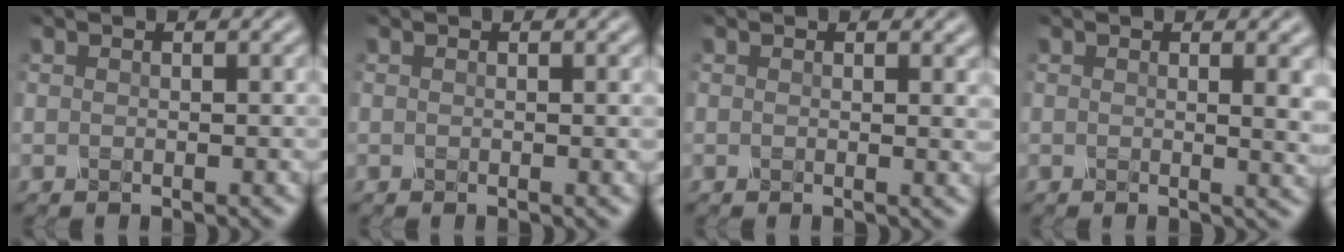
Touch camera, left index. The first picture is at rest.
{"total": 0.0}
{"total": 0.8, "force": [0.4, 0.2, 0.6], "torque": [-0.004, -0.005, 0.007]}
{"total": 2.1, "force": [0.7, 0.6, 1.9], "torque": [-0.023, -0.007, 0.011]}